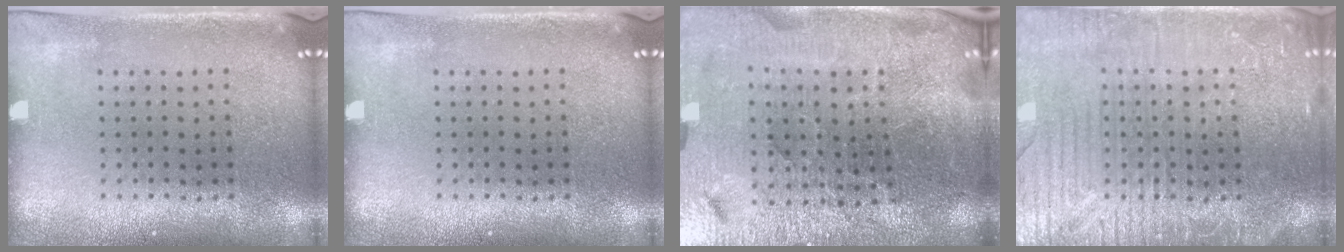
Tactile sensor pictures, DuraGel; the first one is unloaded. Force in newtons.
{"total": 0.0}
{"total": 5.6, "press": 5.2, "slide": 2.1}
{"total": 4.0, "press": 4.0, "slide": 0.6}